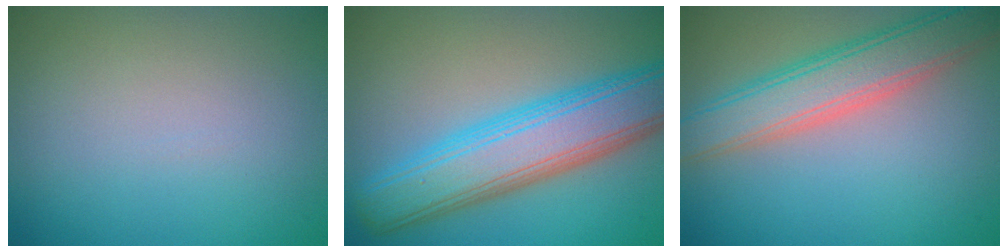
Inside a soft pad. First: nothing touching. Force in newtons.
{"total": 8.5, "press": 8.5, "slide": 0.2}
{"total": 6.0, "press": 6.0, "slide": 0.4}